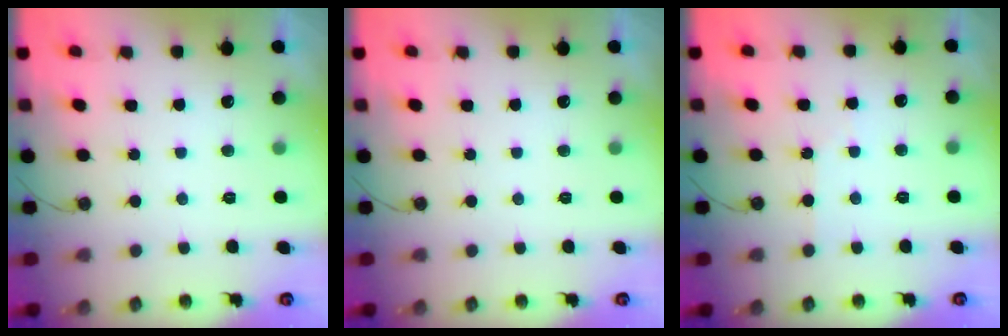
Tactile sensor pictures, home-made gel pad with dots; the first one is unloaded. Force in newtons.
{"total": 0.0}
{"total": 2.4, "press": 2.4, "slide": 0.4}